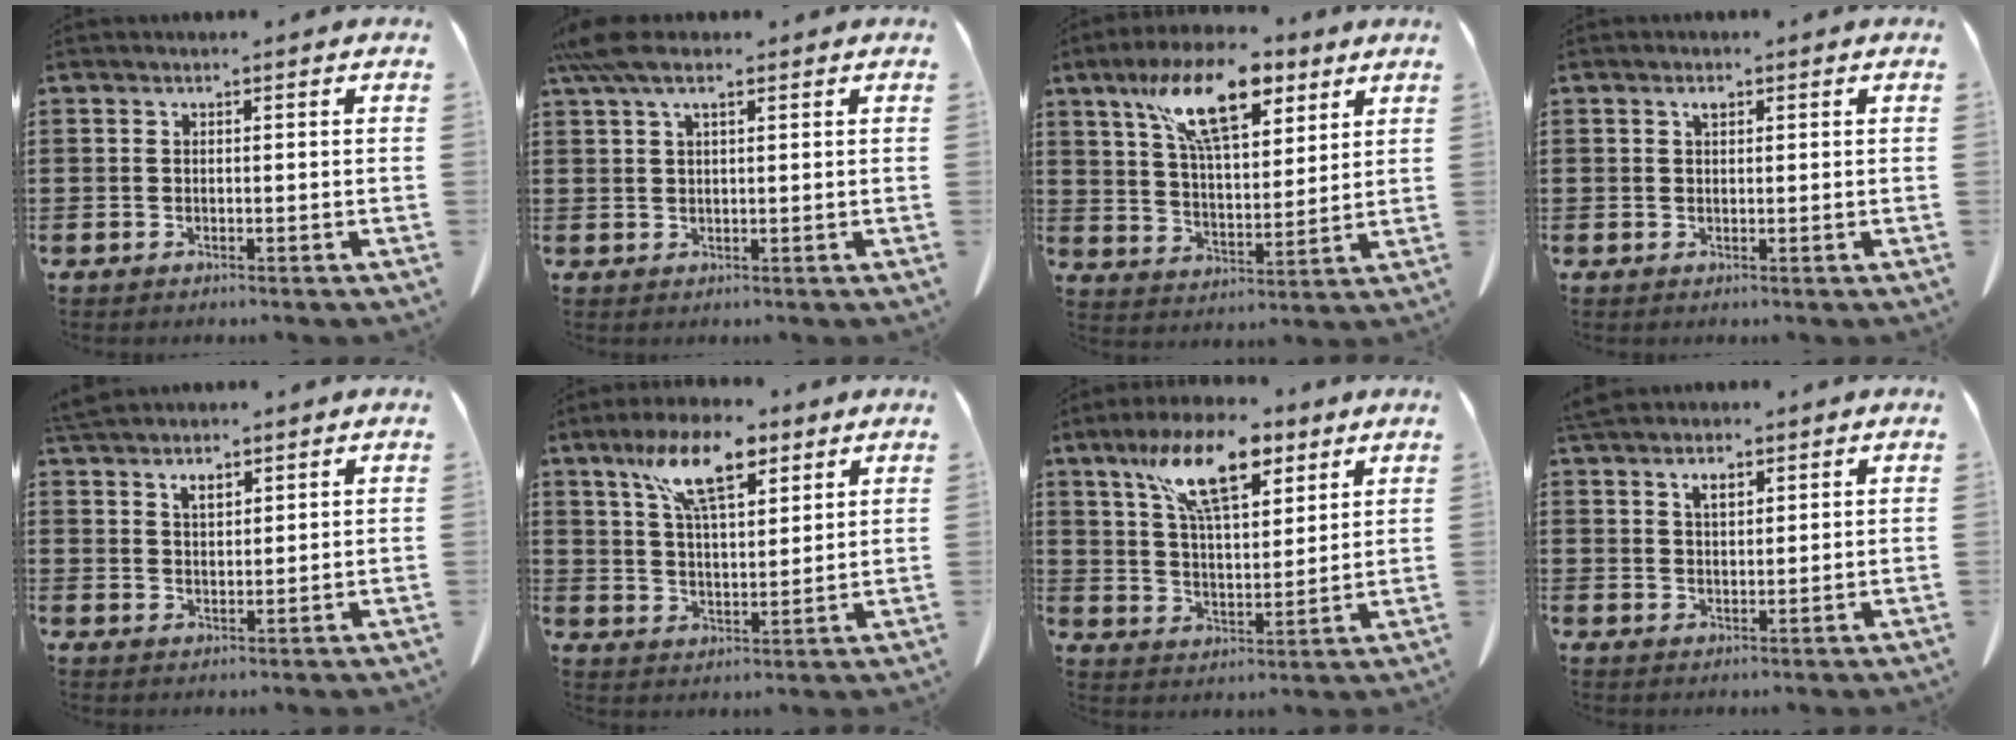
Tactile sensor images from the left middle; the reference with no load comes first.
{"total": 4.8, "force": [2.8, 1.5, 3.7], "torque": [-0.085, 0.001, 0.050]}
{"total": 14.1, "force": [8.5, 5.4, 9.8], "torque": [-0.184, -0.012, 0.149]}
{"total": 1.1, "force": [0.6, 0.6, 0.8], "torque": [-0.018, 0.002, 0.011]}
{"total": 2.8, "force": [2.3, 0.9, 1.2], "torque": [-0.029, 0.001, 0.045]}
{"total": 11.4, "force": [7.4, 4.0, 7.8], "torque": [-0.152, -0.012, 0.131]}
{"total": 13.1, "force": [8.2, 4.8, 8.9], "torque": [-0.174, -0.013, 0.146]}
{"total": 3.0, "force": [2.2, 1.1, 1.6], "torque": [-0.036, 0.002, 0.042]}